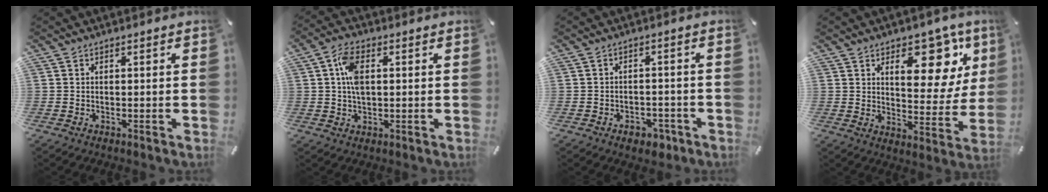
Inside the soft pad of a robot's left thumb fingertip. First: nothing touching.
{"total": 6.6, "force": [1.1, 3.6, 5.4], "torque": [-0.117, 0.004, 0.013]}
{"total": 4.3, "force": [-2.5, 3.0, 2.0], "torque": [-0.027, 0.013, -0.042]}
{"total": 16.7, "force": [8.0, 9.4, 11.3], "torque": [-0.128, -0.049, 0.129]}